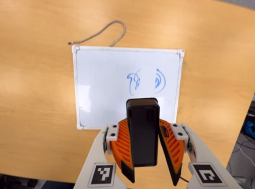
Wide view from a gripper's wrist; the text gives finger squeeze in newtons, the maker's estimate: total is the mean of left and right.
{"total": 7.1, "left": 7.8, "right": 6.3}